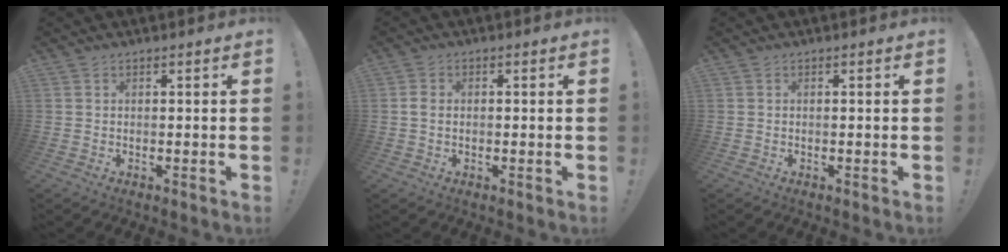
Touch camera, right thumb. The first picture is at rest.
{"total": 2.4, "force": [-0.3, 1.6, 1.7], "torque": [-0.023, 0.006, -0.007]}
{"total": 0.0}